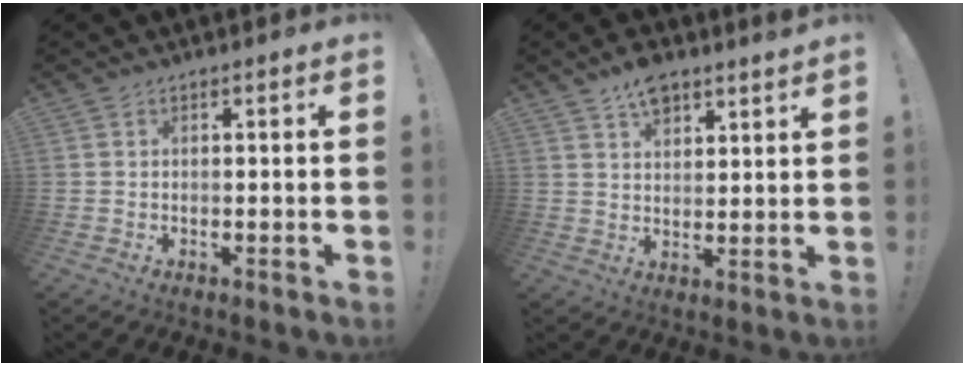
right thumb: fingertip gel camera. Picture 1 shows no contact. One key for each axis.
{"total": 7.3, "fx": 5.7, "fy": 3.1, "fz": 3.4, "tx": -0.048, "ty": -0.030, "tz": 0.101}